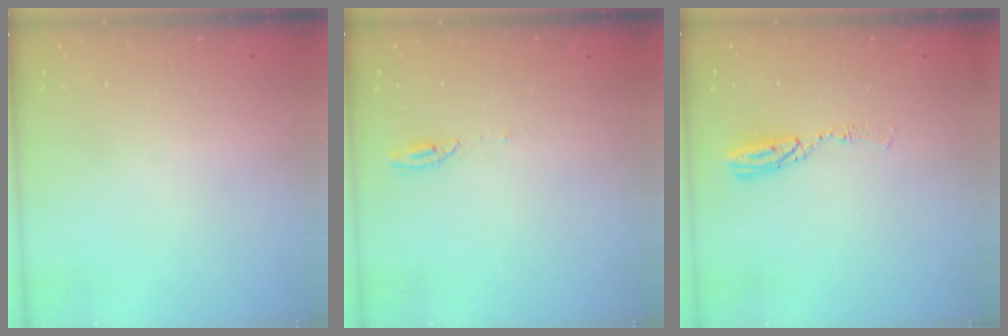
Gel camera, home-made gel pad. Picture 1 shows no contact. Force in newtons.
{"total": 4.4, "press": 4.4, "slide": 0.1}
{"total": 5.0, "press": 5.0, "slide": 0.2}